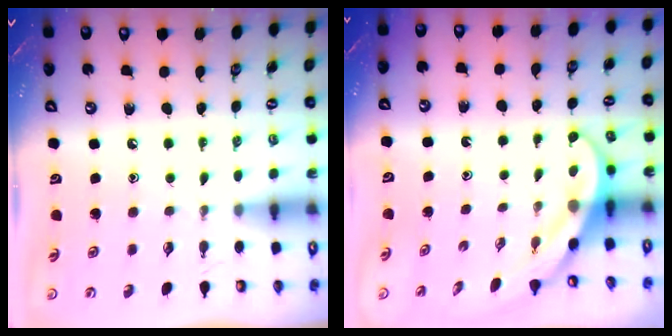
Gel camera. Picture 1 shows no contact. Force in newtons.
{"total": 4.0, "press": 4.0, "slide": 0.3}